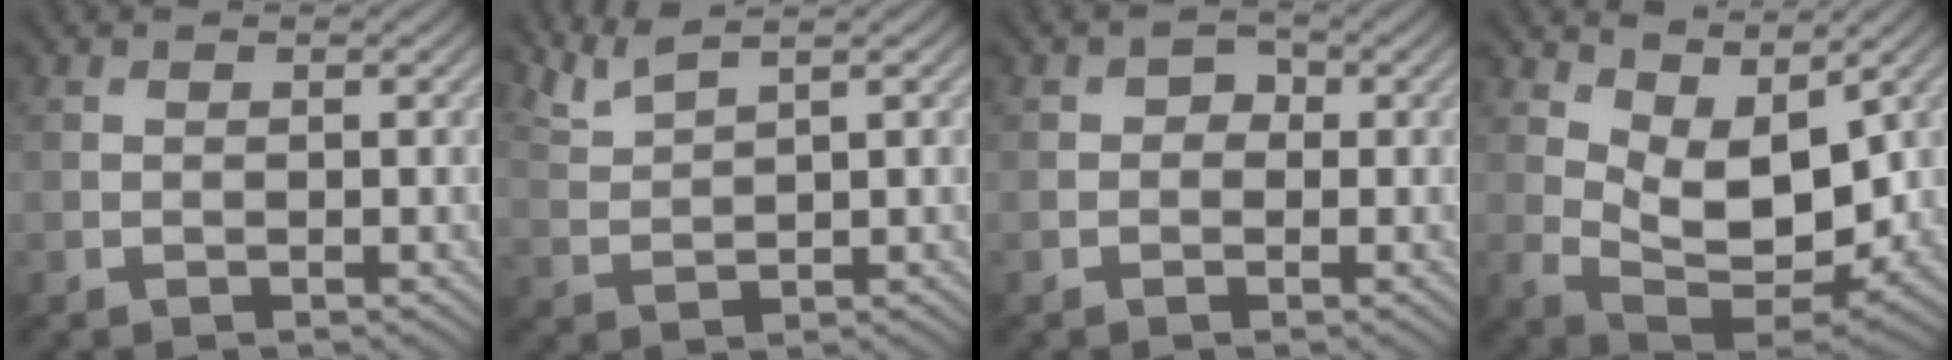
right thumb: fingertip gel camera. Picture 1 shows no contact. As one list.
[{"total": 3.4, "force": [2.9, 0.4, 1.8], "torque": [-0.039, 0.009, 0.068]}, {"total": 1.7, "force": [-0.1, 1.5, 0.8], "torque": [-0.007, 0.001, -0.009]}, {"total": 8.8, "force": [3.9, 4.5, 6.5], "torque": [-0.137, -0.008, 0.071]}]